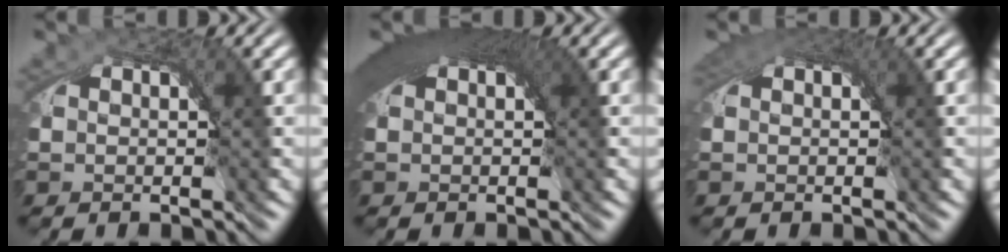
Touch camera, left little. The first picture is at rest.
{"total": 5.3, "force": [1.8, 1.9, 4.7], "torque": [-0.055, 0.016, 0.019]}
{"total": 0.8, "force": [0.3, -0.1, 0.7], "torque": [-0.002, -0.001, 0.006]}